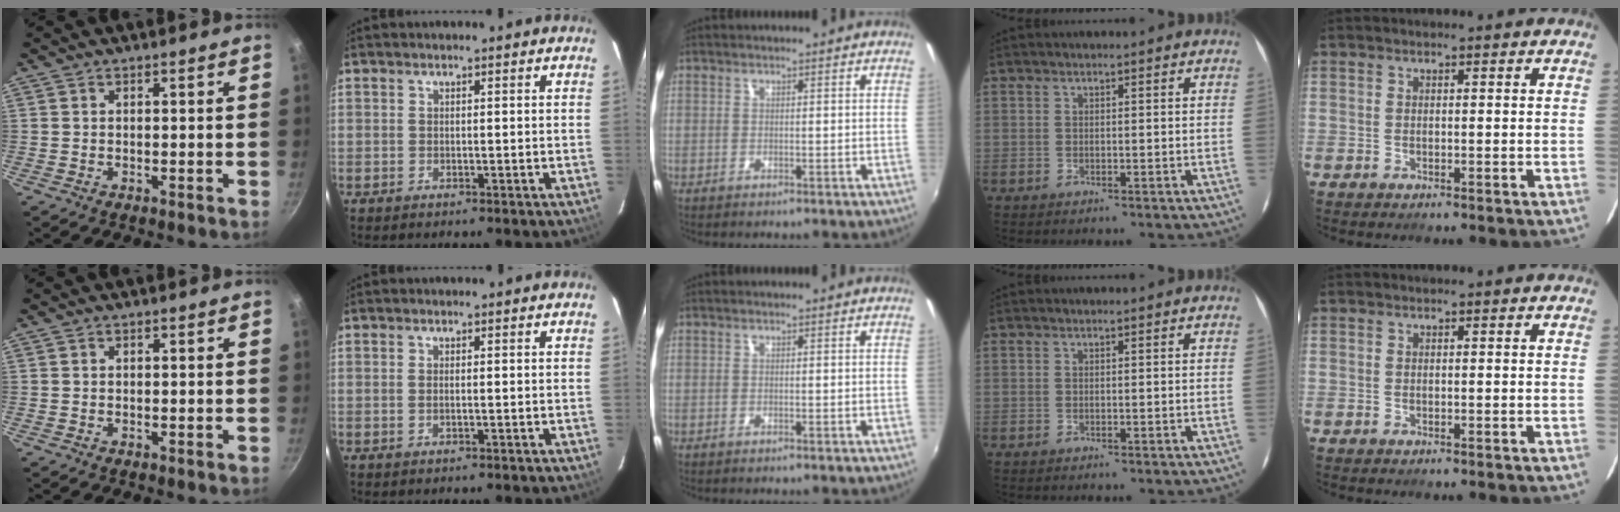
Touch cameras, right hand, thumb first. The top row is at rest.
{"thumb": {"total": 0.5, "force": [0.1, 0.4, 0.3], "torque": [-0.002, 0.004, 0.003]}, "index": {"total": 0.7, "force": [-0.1, 0.0, 0.7], "torque": [-0.014, 0.001, -0.003]}}